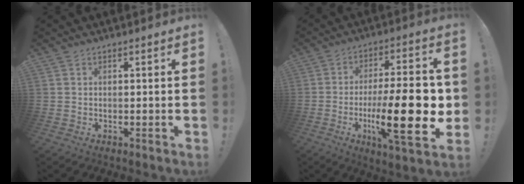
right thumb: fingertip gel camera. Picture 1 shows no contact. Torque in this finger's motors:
{"motor_torque": [2.41, 1.98, 0.55, -0.25, 0.13]}